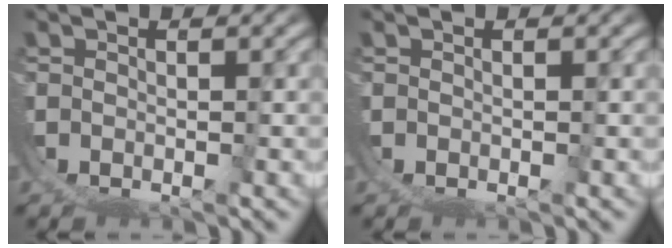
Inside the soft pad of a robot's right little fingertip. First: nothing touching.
{"total": 0.0}